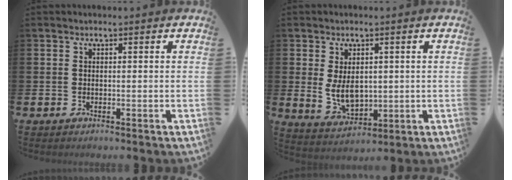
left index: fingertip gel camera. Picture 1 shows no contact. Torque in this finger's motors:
{"motor_torque": [0.46, 0.09, 0.22, 0.21]}